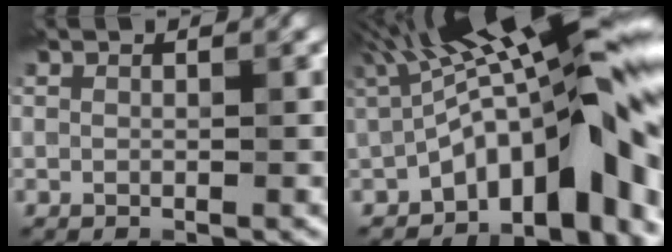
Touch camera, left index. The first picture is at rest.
{"total": 15.1, "force": [-2.2, 4.6, 14.2], "torque": [-0.172, 0.041, -0.046]}